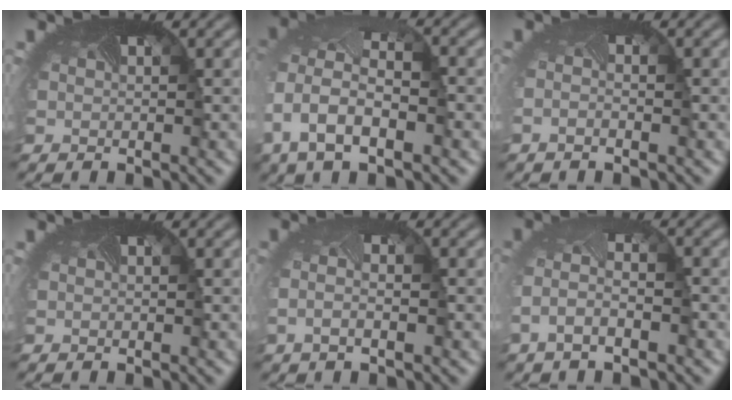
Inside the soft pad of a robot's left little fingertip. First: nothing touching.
{"total": 10.8, "force": [-2.0, 6.8, 8.1], "torque": [-0.173, -0.021, -0.017]}
{"total": 0.8, "force": [-0.7, -0.2, 0.2], "torque": [-0.015, -0.008, -0.016]}
{"total": 0.0}
{"total": 1.7, "force": [-0.7, 0.5, 1.5], "torque": [-0.046, -0.007, -0.015]}
{"total": 2.8, "force": [-1.5, 1.1, 2.1], "torque": [-0.064, -0.004, -0.037]}